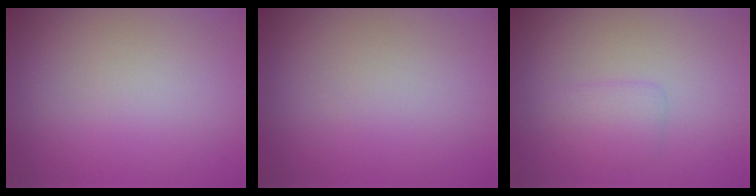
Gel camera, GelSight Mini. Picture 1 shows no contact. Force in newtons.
{"total": 0.0}
{"total": 1.6, "press": 1.6, "slide": 0.0}